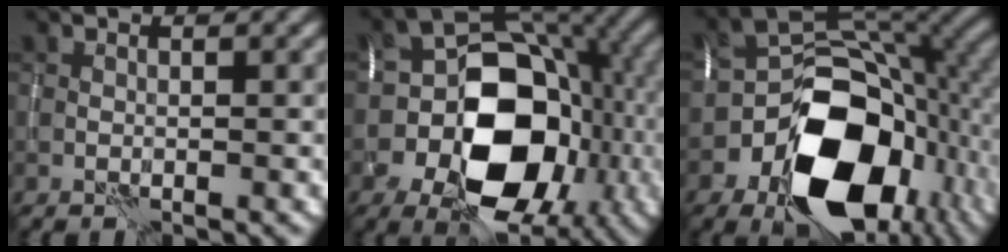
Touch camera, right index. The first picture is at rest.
{"total": 14.4, "force": [-4.0, 9.6, 9.9], "torque": [-0.124, -0.009, -0.069]}
{"total": 15.4, "force": [-5.9, 9.8, 10.3], "torque": [-0.146, -0.022, -0.094]}